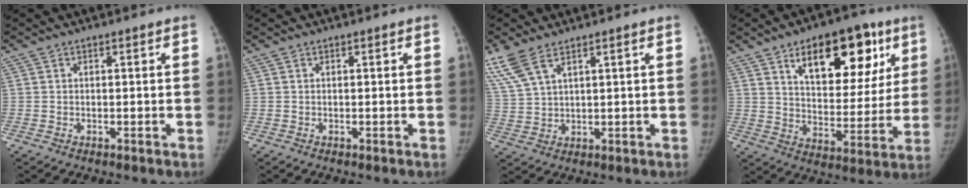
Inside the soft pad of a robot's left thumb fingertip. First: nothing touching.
{"total": 0.0}
{"total": 9.3, "force": [6.4, 3.3, 5.8], "torque": [-0.142, -0.006, 0.141]}
{"total": 20.8, "force": [10.3, 10.8, 14.4], "torque": [-0.143, -0.035, 0.156]}